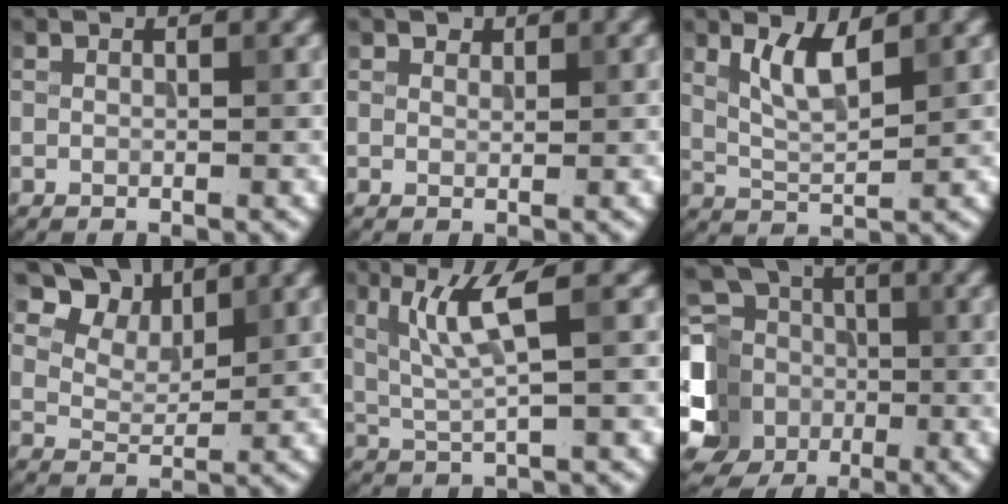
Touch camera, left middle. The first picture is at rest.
{"total": 0.8, "force": [0.7, 0.4, 0.1], "torque": [-0.003, 0.000, 0.011]}
{"total": 3.6, "force": [1.8, 1.0, 2.9], "torque": [-0.064, -0.004, 0.037]}
{"total": 5.3, "force": [3.9, 2.8, 2.4], "torque": [-0.048, -0.001, 0.073]}
{"total": 4.5, "force": [1.5, 0.4, 4.2], "torque": [-0.091, -0.003, 0.036]}
{"total": 8.9, "force": [-1.9, 7.6, 4.2], "torque": [-0.097, 0.004, -0.049]}